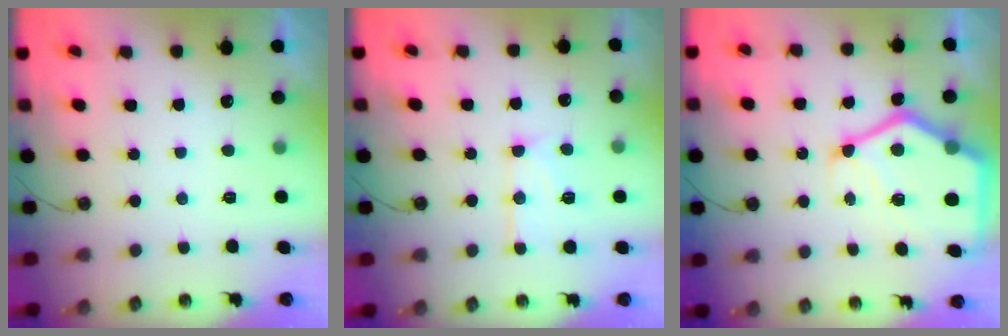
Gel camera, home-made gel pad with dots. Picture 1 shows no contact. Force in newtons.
{"total": 12.0, "press": 11.9, "slide": 1.0}
{"total": 19.0, "press": 18.9, "slide": 1.9}